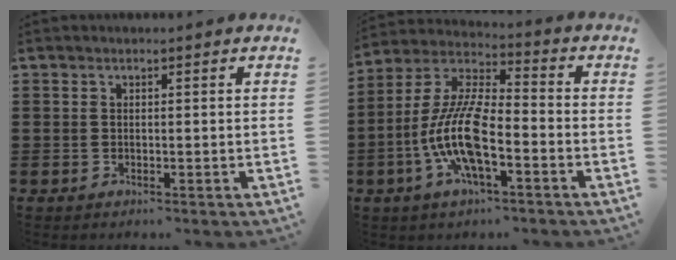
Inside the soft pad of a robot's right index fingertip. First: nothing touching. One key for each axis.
{"total": 12.1, "fx": -4.3, "fy": 4.0, "fz": 10.6, "tx": -0.245, "ty": -0.006, "tz": -0.088}